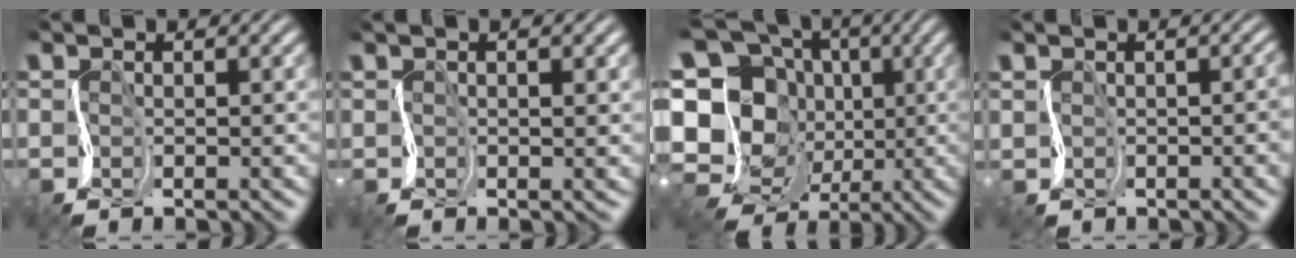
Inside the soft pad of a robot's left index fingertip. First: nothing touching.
{"total": 0.9, "force": [0.8, -0.3, 0.3], "torque": [-0.015, -0.005, 0.017]}
{"total": 17.5, "force": [0.2, 16.6, 5.8], "torque": [-0.178, 0.023, -0.030]}
{"total": 0.7, "force": [-0.1, 0.4, 0.5], "torque": [0.000, 0.006, 0.004]}